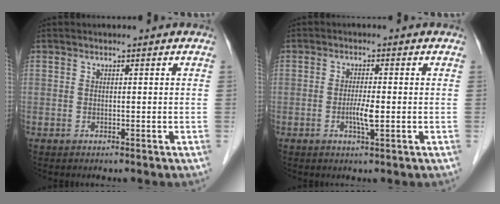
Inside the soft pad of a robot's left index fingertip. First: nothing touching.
{"total": 2.9, "force": [-0.7, 0.2, 2.8], "torque": [-0.055, -0.004, -0.012]}